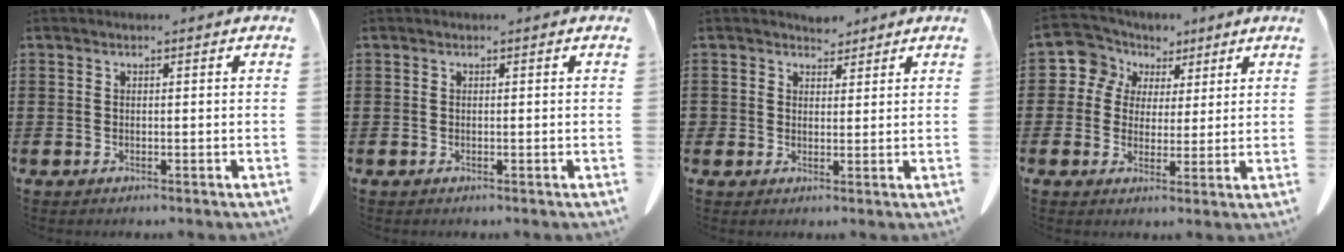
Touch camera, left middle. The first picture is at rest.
{"total": 0.0}
{"total": 2.8, "force": [2.3, 1.6, 0.0], "torque": [-0.002, 0.002, 0.043]}
{"total": 6.3, "force": [2.8, 5.6, 0.7], "torque": [-0.054, -0.006, 0.050]}